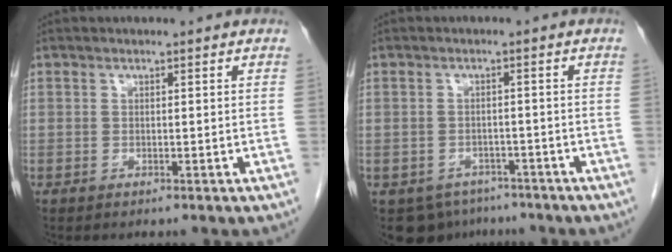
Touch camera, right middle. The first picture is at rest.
{"total": 6.6, "force": [-4.9, 4.4, 0.8], "torque": [-0.010, 0.004, -0.063]}